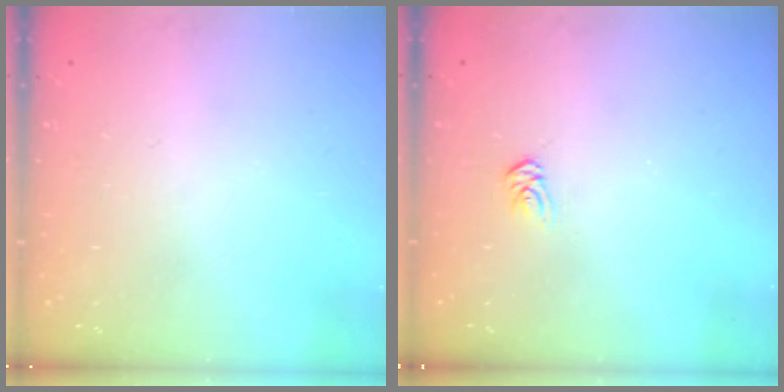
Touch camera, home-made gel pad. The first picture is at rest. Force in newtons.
{"total": 2.9, "press": 2.9, "slide": 0.2}